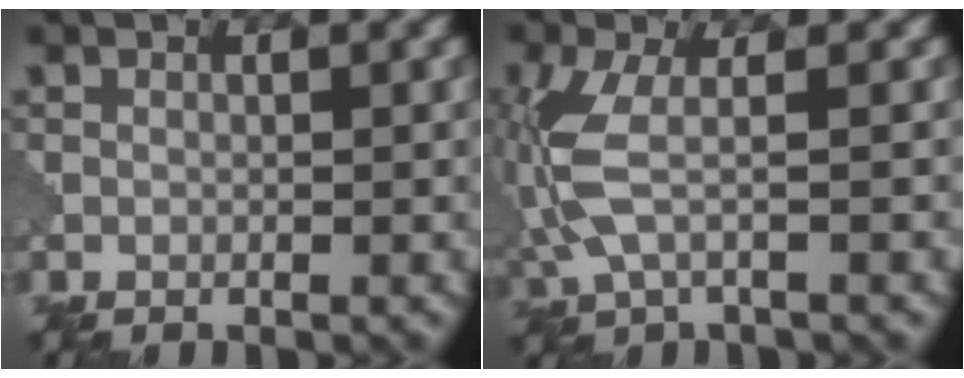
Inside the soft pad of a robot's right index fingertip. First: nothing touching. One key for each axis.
{"total": 4.9, "fx": -0.4, "fy": 1.6, "fz": 4.6, "tx": -0.129, "ty": -0.003, "tz": -0.013}